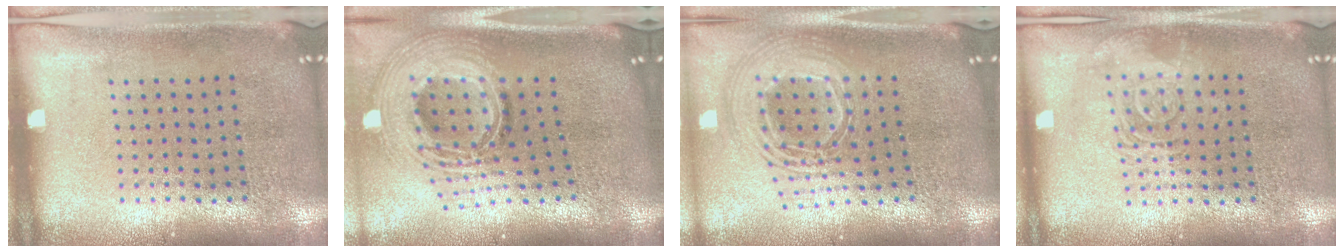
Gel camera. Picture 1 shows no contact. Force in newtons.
{"total": 2.9, "press": 2.0, "slide": 2.0}
{"total": 2.6, "press": 1.9, "slide": 1.8}
{"total": 2.8, "press": 2.8, "slide": 0.4}